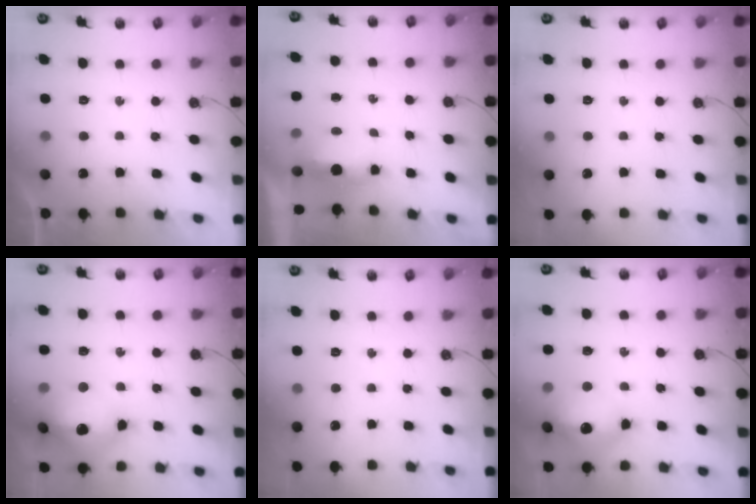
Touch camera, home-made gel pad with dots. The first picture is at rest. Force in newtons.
{"total": 5.0, "press": 4.8, "slide": 1.2}
{"total": 0.0}
{"total": 21.9, "press": 19.7, "slide": 9.6}
{"total": 0.0}
{"total": 14.7, "press": 14.7, "slide": 1.5}